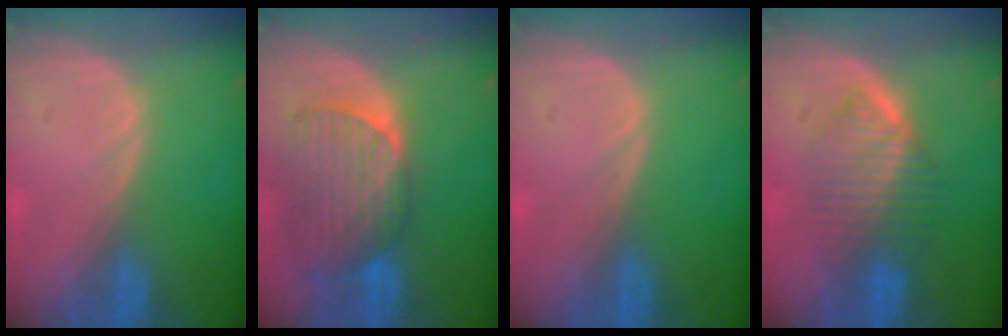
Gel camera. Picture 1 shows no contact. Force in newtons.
{"total": 9.2, "press": 8.3, "slide": 3.9}
{"total": 0.0}
{"total": 6.4, "press": 6.4, "slide": 0.9}